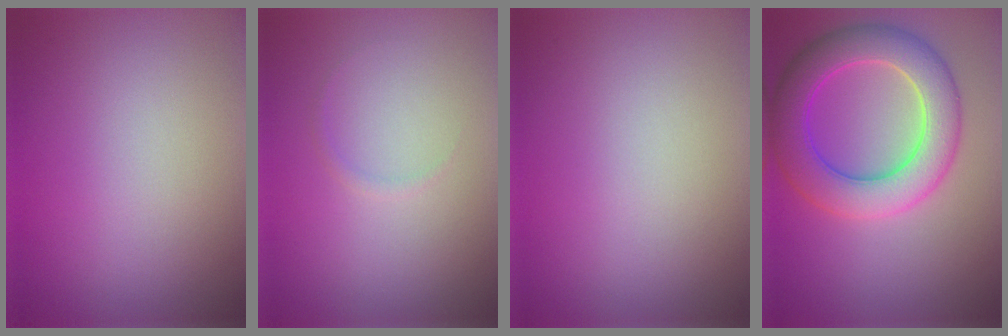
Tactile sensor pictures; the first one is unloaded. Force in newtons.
{"total": 1.2, "press": 1.2, "slide": 0.2}
{"total": 0.0}
{"total": 7.2, "press": 7.1, "slide": 0.7}